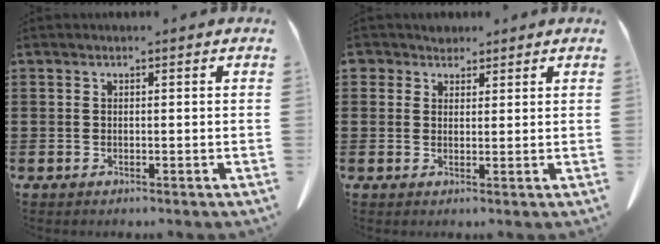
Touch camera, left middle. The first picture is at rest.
{"total": 2.5, "force": [2.0, 1.5, 0.2], "torque": [-0.007, 0.005, 0.037]}